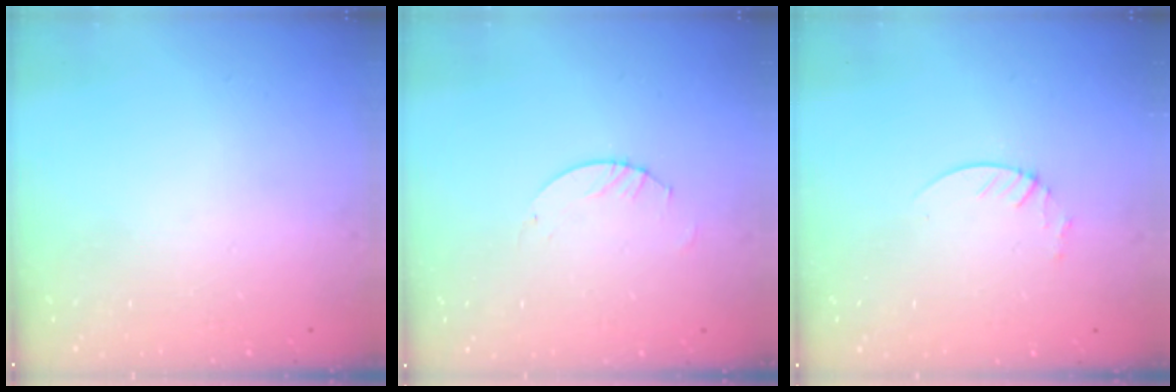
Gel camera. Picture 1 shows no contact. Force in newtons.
{"total": 2.0, "press": 2.0, "slide": 0.2}
{"total": 1.9, "press": 1.9, "slide": 0.2}